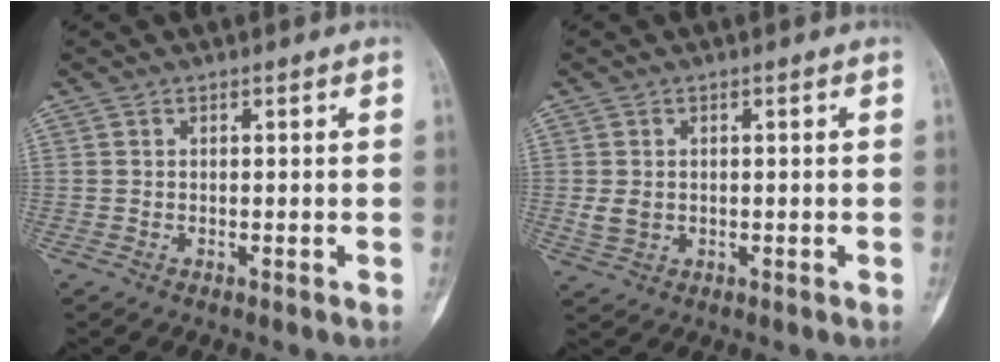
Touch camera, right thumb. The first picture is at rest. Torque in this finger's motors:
{"motor_torque": [0.60, 0.11, 0.20, -0.44, -0.01]}